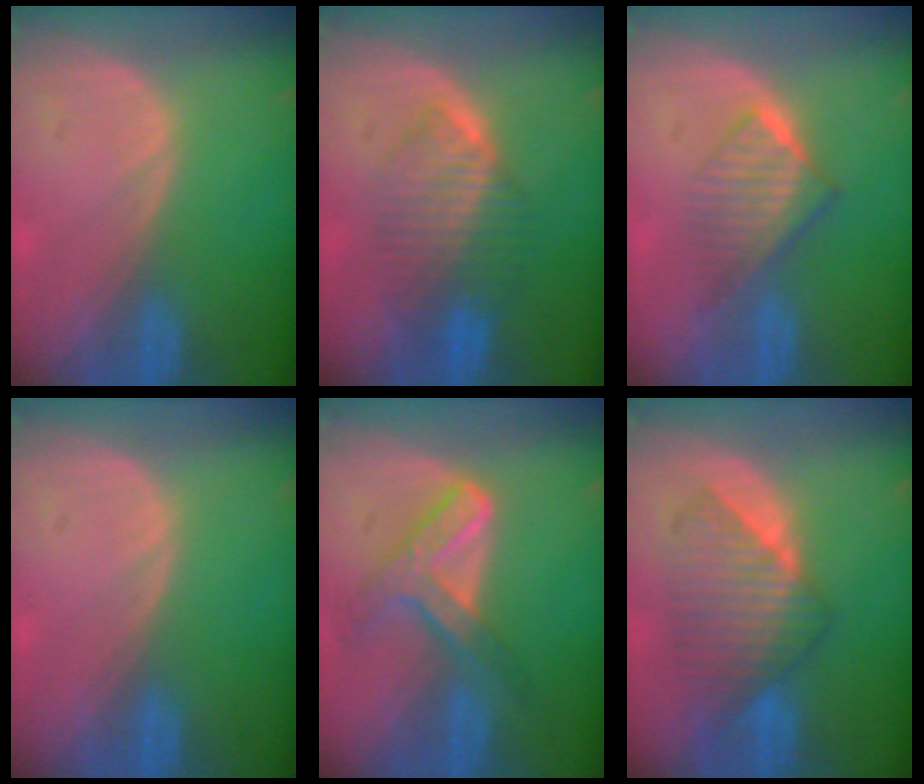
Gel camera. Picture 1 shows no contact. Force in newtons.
{"total": 6.5, "press": 6.5, "slide": 0.1}
{"total": 6.5, "press": 5.5, "slide": 3.4}
{"total": 0.0}
{"total": 7.3, "press": 6.1, "slide": 3.9}
{"total": 7.6, "press": 7.5, "slide": 0.7}